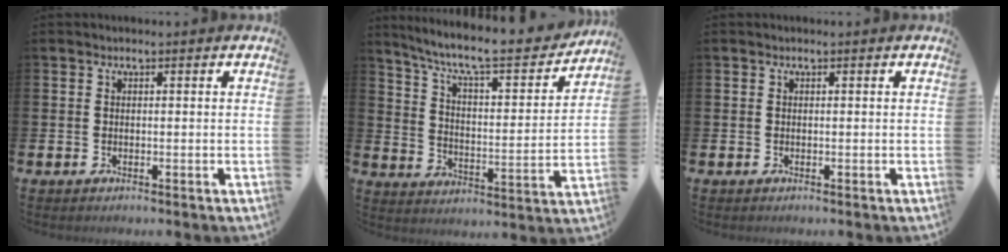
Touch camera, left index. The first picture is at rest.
{"total": 9.3, "force": [8.1, 1.4, 4.3], "torque": [-0.107, -0.060, 0.132]}
{"total": 0.0}